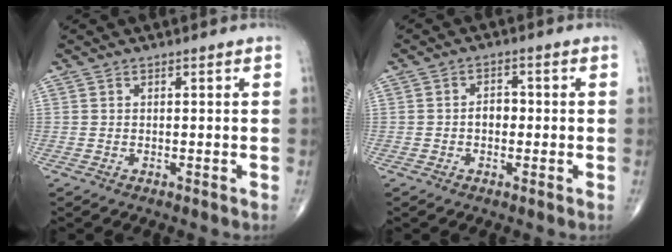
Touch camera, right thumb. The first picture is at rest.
{"total": 2.9, "force": [-0.4, 2.1, 1.9], "torque": [-0.018, 0.011, -0.012]}